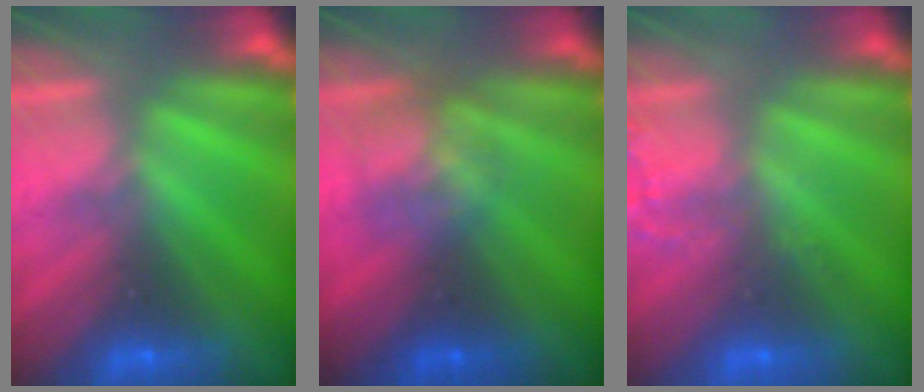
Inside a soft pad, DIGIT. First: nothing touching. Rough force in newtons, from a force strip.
{"total": 2.7}
{"total": 1.7}